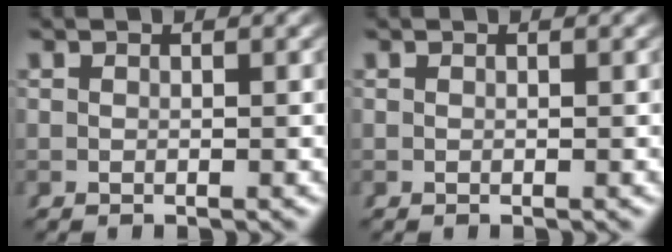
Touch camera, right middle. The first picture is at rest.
{"total": 0.0}